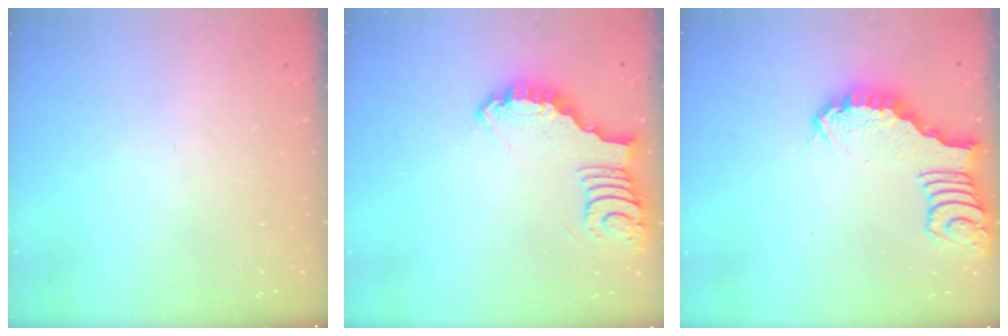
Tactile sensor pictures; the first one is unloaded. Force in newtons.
{"total": 3.8, "press": 3.8, "slide": 0.1}
{"total": 2.0, "press": 2.0, "slide": 0.1}